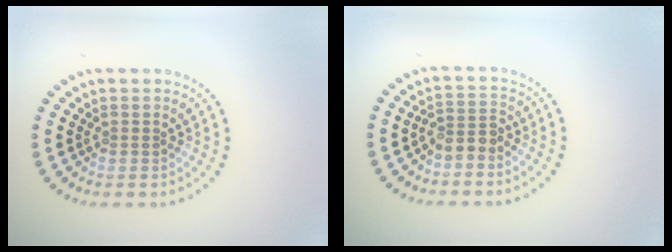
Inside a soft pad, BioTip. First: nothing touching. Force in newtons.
{"total": 2.1, "press": 1.7, "slide": 1.1}